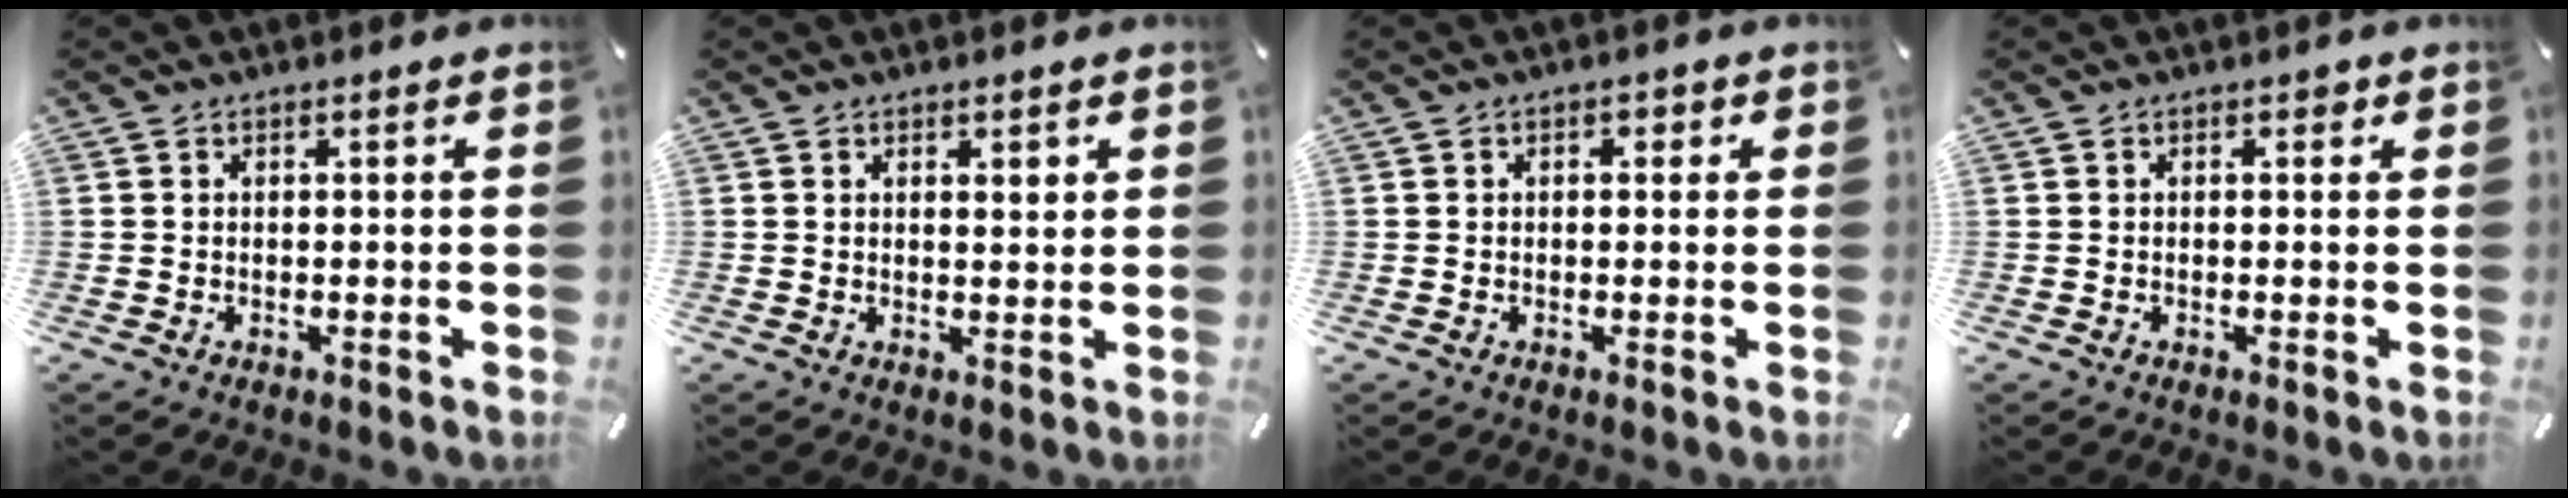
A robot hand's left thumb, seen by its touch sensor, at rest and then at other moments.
{"total": 1.8, "force": [1.3, 0.8, 1.0], "torque": [-0.012, -0.005, 0.023]}
{"total": 1.4, "force": [0.2, 1.0, 0.9], "torque": [-0.010, 0.004, 0.000]}
{"total": 1.1, "force": [0.4, 0.9, 0.6], "torque": [-0.004, 0.003, 0.004]}